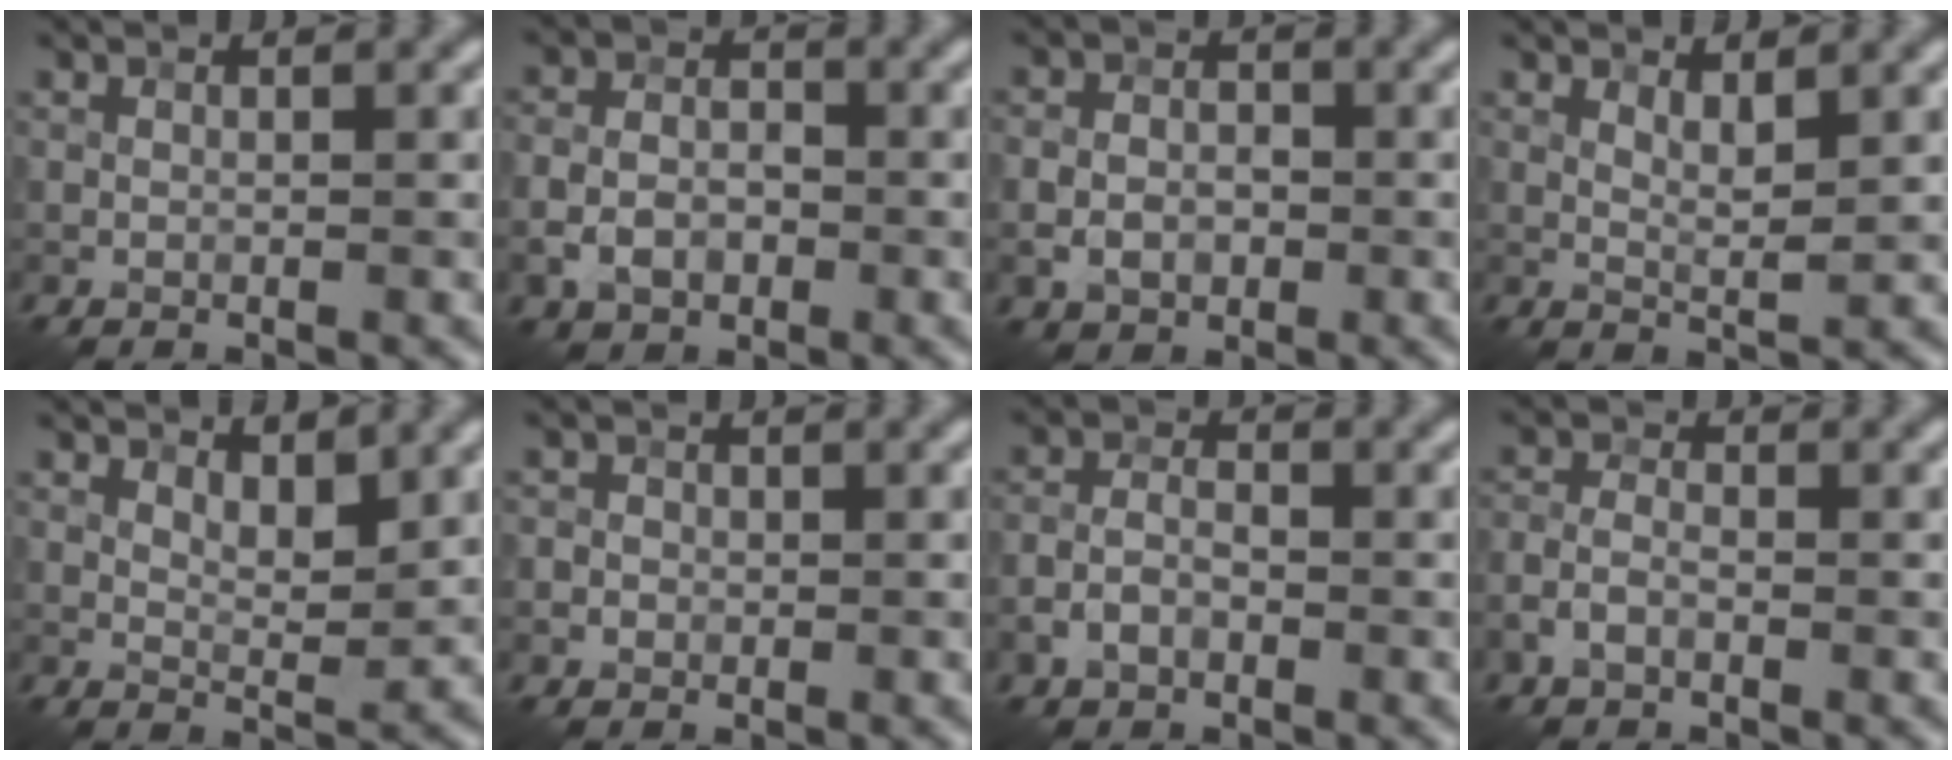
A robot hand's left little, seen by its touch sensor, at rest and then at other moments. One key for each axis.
{"total": 3.5, "fx": -1.3, "fy": 2.6, "fz": 2.0, "tx": -0.035, "ty": 0.000, "tz": -0.026}
{"total": 2.9, "fx": -0.8, "fy": 2.3, "fz": 1.6, "tx": -0.017, "ty": 0.000, "tz": -0.018}
{"total": 1.8, "fx": 1.1, "fy": 0.4, "fz": 1.4, "tx": -0.028, "ty": -0.004, "tz": 0.019}
{"total": 2.6, "fx": 1.7, "fy": 1.0, "fz": 1.6, "tx": -0.024, "ty": -0.006, "tz": 0.029}
{"total": 1.6, "fx": -0.2, "fy": 1.5, "fz": 0.4, "tx": 0.008, "ty": 0.005, "tz": -0.011}
{"total": 2.5, "fx": -1.1, "fy": 1.6, "fz": 1.5, "tx": -0.026, "ty": 0.006, "tz": -0.024}
{"total": 2.0, "fx": -1.1, "fy": 1.2, "fz": 1.3, "tx": -0.023, "ty": 0.006, "tz": -0.026}